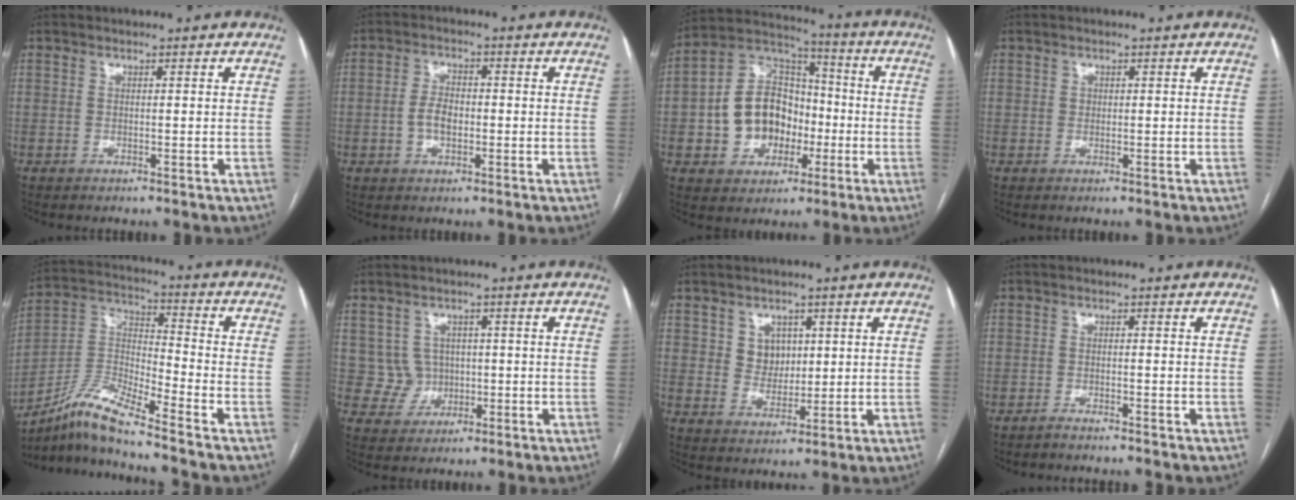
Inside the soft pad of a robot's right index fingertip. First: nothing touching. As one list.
[{"total": 4.1, "force": [-0.8, 2.4, 3.2], "torque": [-0.066, 0.009, -0.015]}, {"total": 12.9, "force": [-2.3, 10.0, 7.8], "torque": [-0.157, 0.039, -0.031]}, {"total": 0.8, "force": [0.1, 0.7, 0.3], "torque": [-0.003, 0.001, 0.002]}, {"total": 10.5, "force": [-8.7, -0.1, 5.9], "torque": [-0.131, 0.005, -0.165]}, {"total": 4.1, "force": [0.2, 4.1, 0.1], "torque": [0.006, 0.012, 0.011]}, {"total": 4.4, "force": [1.6, 3.7, 1.7], "torque": [-0.027, 0.005, 0.033]}, {"total": 2.9, "force": [-2.7, 0.1, 1.0], "torque": [-0.015, -0.001, -0.035]}]